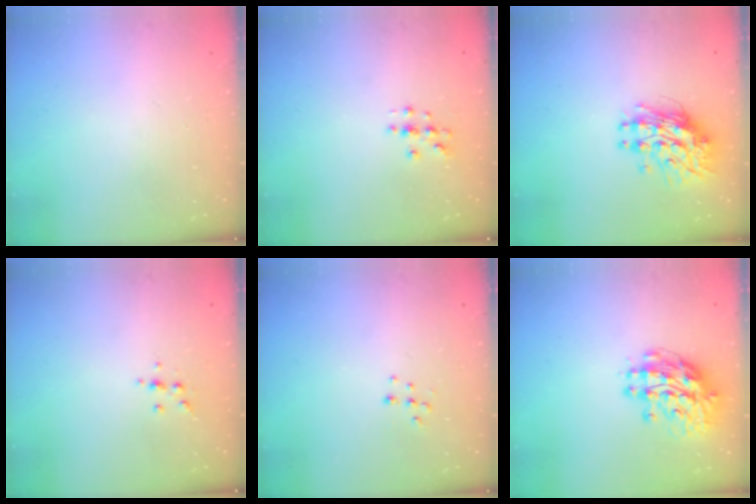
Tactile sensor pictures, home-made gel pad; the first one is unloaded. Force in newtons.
{"total": 2.7, "press": 2.7, "slide": 0.3}
{"total": 11.4, "press": 11.3, "slide": 1.0}
{"total": 3.6, "press": 3.5, "slide": 0.9}
{"total": 6.7, "press": 6.7, "slide": 0.4}
{"total": 12.2, "press": 12.1, "slide": 1.1}